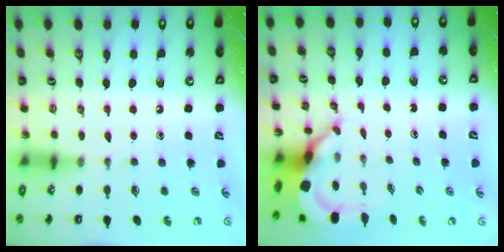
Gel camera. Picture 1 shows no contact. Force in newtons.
{"total": 5.5, "press": 5.4, "slide": 0.8}